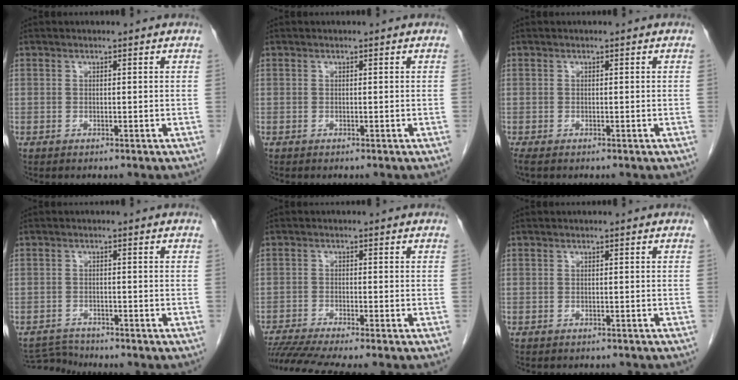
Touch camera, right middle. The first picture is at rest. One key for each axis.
{"total": 0.0}
{"total": 1.3, "fx": -1.0, "fy": 0.4, "fz": 0.7, "tx": -0.011, "ty": -0.004, "tz": -0.013}
{"total": 3.1, "fx": -3.0, "fy": -0.1, "fz": -0.7, "tx": 0.015, "ty": -0.011, "tz": -0.052}
{"total": 8.3, "fx": -7.2, "fy": -0.9, "fz": 4.0, "tx": -0.062, "ty": -0.017, "tz": -0.120}
{"total": 2.2, "fx": -2.0, "fy": 0.8, "fz": 0.6, "tx": -0.017, "ty": -0.003, "tz": -0.020}